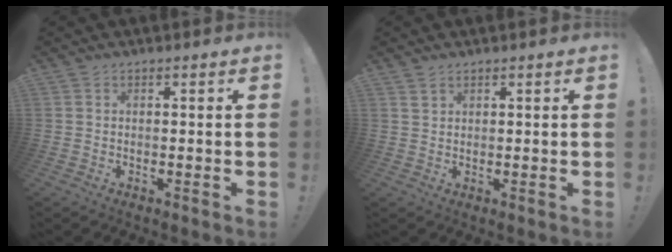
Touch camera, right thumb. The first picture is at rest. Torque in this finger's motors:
{"motor_torque": [-0.25, 0.26, -0.19, -0.02, 0.04]}